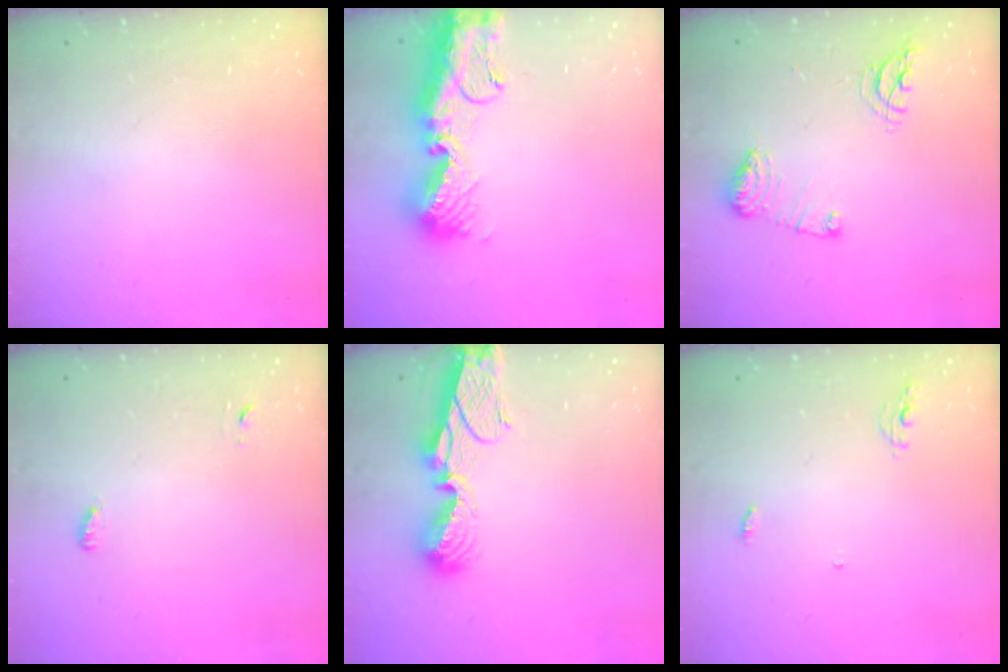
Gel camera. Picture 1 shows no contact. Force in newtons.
{"total": 15.0, "press": 14.9, "slide": 1.7}
{"total": 10.5, "press": 10.5, "slide": 1.0}
{"total": 2.8, "press": 2.7, "slide": 0.6}
{"total": 9.7, "press": 9.7, "slide": 0.9}
{"total": 4.2, "press": 4.2, "slide": 0.4}